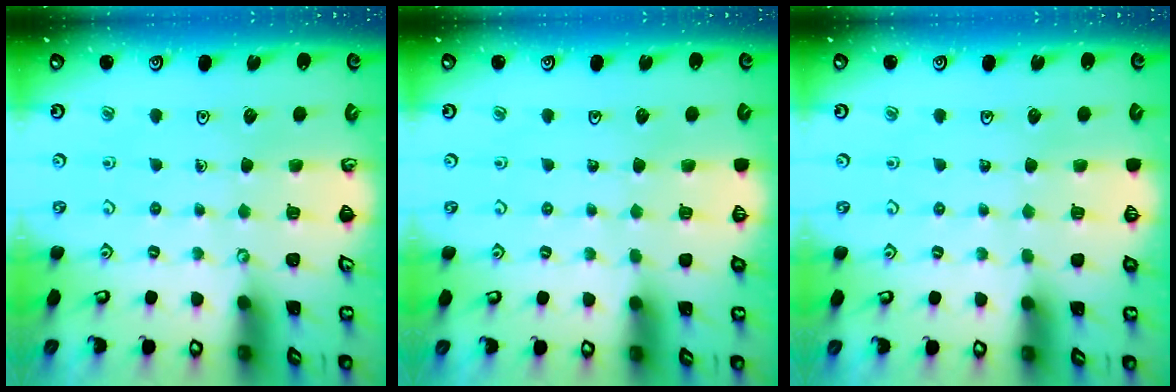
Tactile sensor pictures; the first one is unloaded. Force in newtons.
{"total": 0.0}
{"total": 0.0}